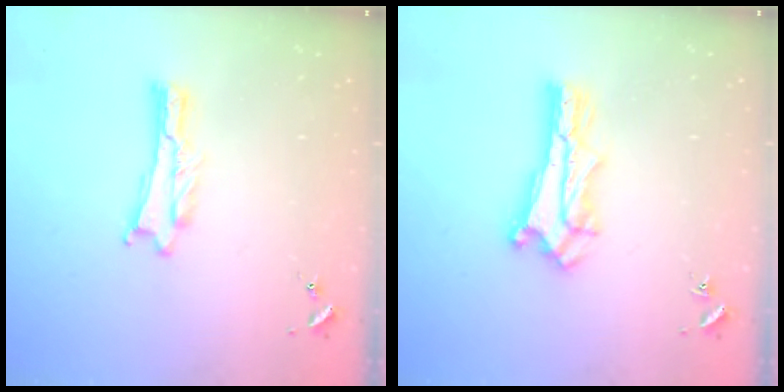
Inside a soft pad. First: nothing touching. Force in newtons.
{"total": 1.4, "press": 1.4, "slide": 0.2}